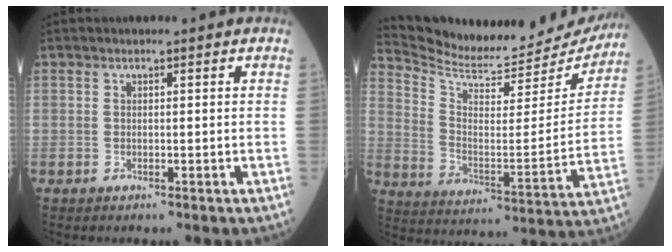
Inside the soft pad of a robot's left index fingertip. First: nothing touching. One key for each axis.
{"total": 21.6, "fx": 21.1, "fy": 3.2, "fz": 3.4, "tx": -0.066, "ty": -0.082, "tz": 0.294}